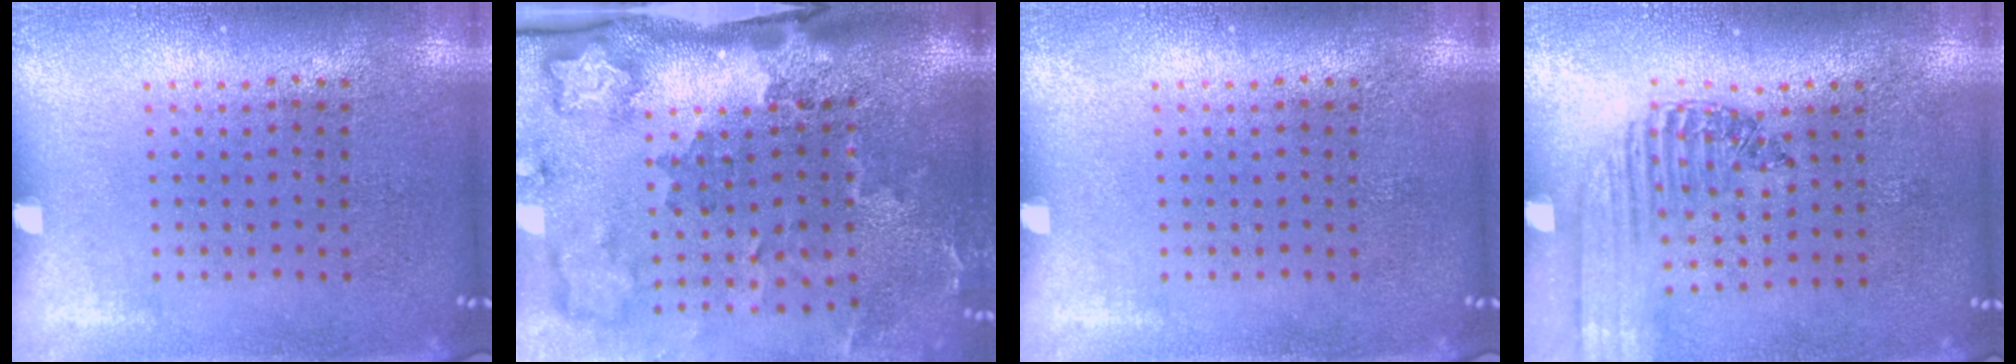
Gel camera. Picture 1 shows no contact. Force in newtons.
{"total": 3.5, "press": 2.2, "slide": 2.7}
{"total": 0.0}
{"total": 1.4, "press": 1.4, "slide": 0.4}